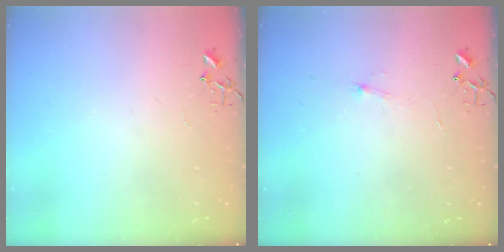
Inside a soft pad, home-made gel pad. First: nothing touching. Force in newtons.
{"total": 4.1, "press": 4.0, "slide": 0.6}